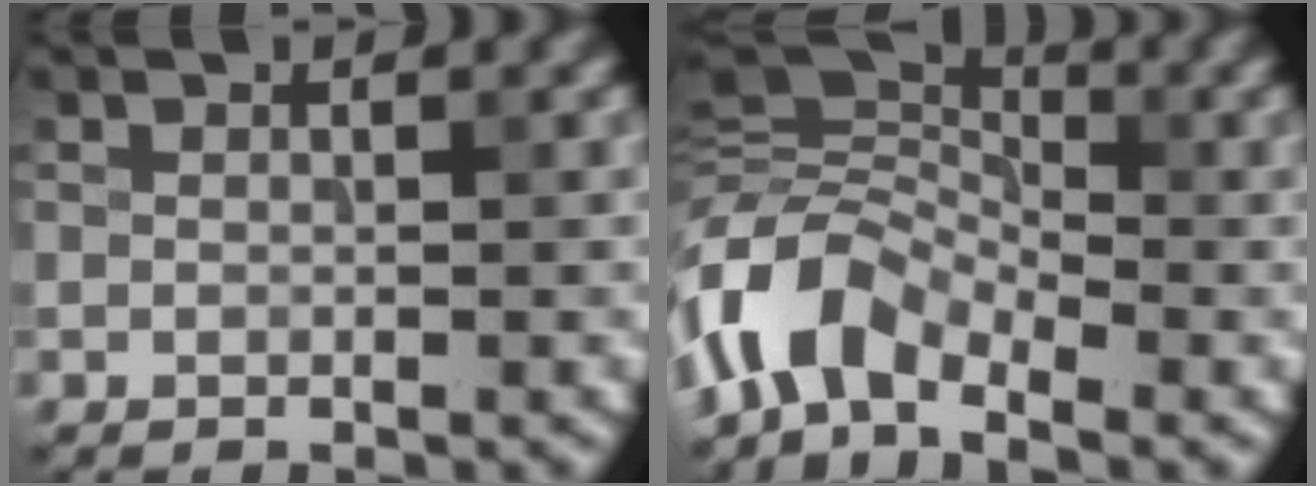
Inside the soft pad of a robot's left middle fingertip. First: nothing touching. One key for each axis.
{"total": 6.3, "fx": -3.3, "fy": 3.6, "fz": 3.9, "tx": -0.071, "ty": 0.007, "tz": -0.081}